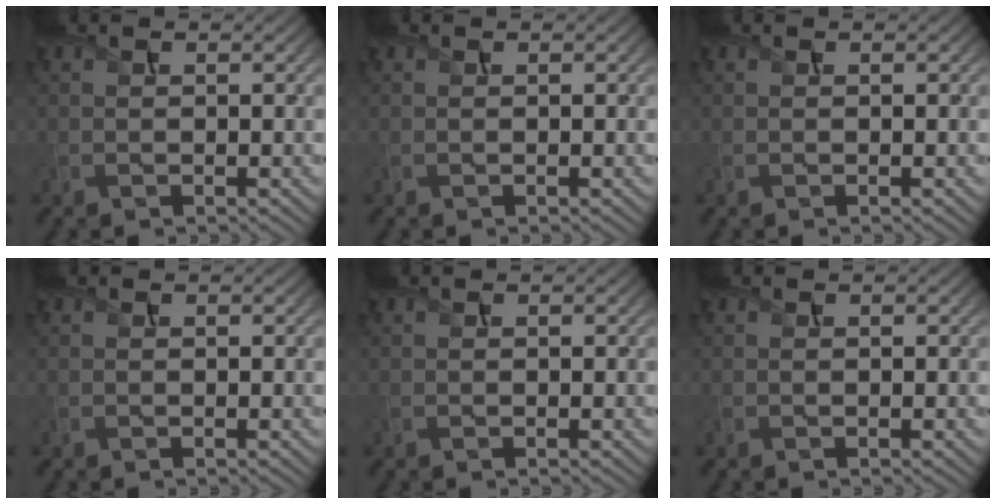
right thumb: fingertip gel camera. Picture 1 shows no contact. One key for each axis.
{"total": 0.0}
{"total": 0.0}
{"total": 0.0}
{"total": 0.0}
{"total": 0.0}